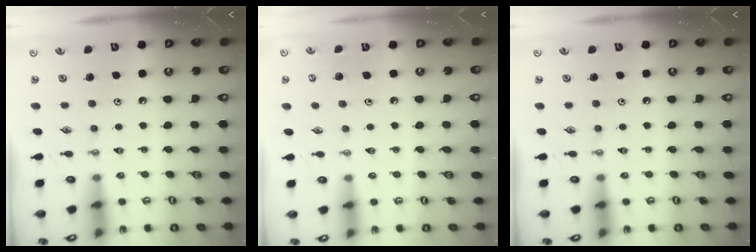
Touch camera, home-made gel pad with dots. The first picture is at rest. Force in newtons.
{"total": 5.2, "press": 5.1, "slide": 0.8}
{"total": 0.0}